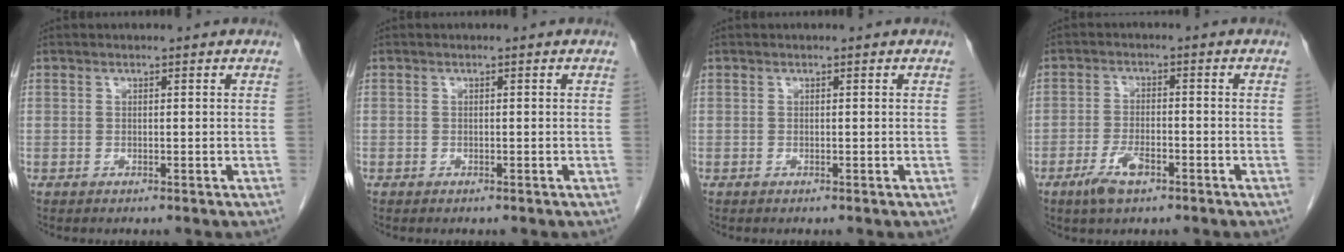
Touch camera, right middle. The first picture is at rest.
{"total": 0.0}
{"total": 0.0}
{"total": 4.6, "force": [-2.7, 1.5, 3.4], "torque": [-0.071, -0.002, -0.047]}